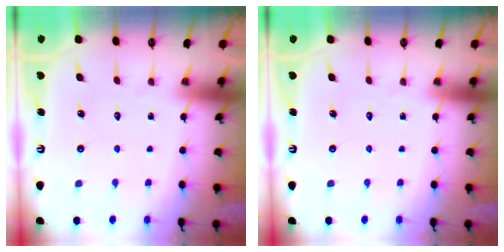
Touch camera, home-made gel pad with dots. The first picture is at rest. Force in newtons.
{"total": 0.0}